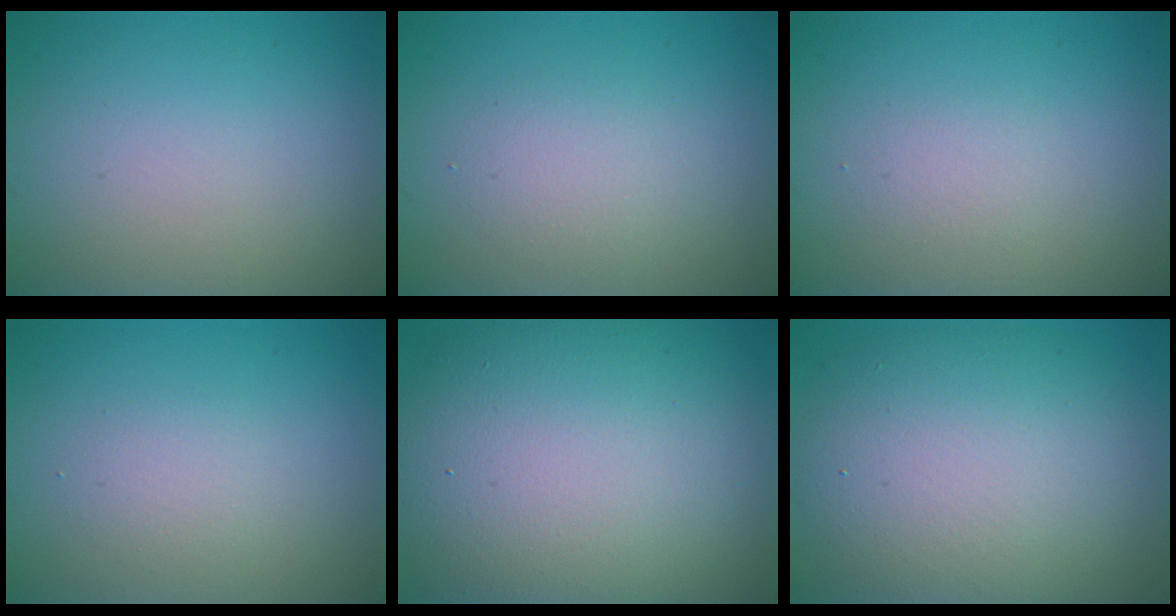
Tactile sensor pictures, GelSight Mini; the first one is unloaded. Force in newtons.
{"total": 2.0, "press": 2.0, "slide": 0.1}
{"total": 1.2, "press": 1.2, "slide": 0.0}
{"total": 1.5, "press": 1.5, "slide": 0.1}
{"total": 15.8, "press": 15.8, "slide": 1.3}
{"total": 10.5, "press": 10.5, "slide": 1.1}